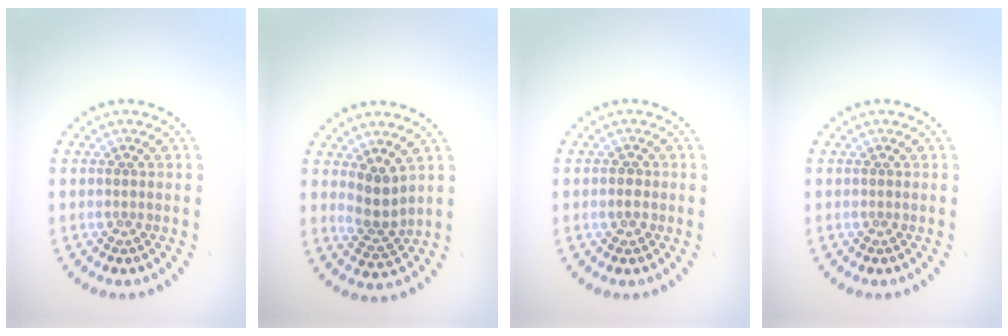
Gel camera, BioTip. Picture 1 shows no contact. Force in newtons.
{"total": 2.5, "press": 1.9, "slide": 1.5}
{"total": 1.2, "press": 1.0, "slide": 0.6}
{"total": 0.0}